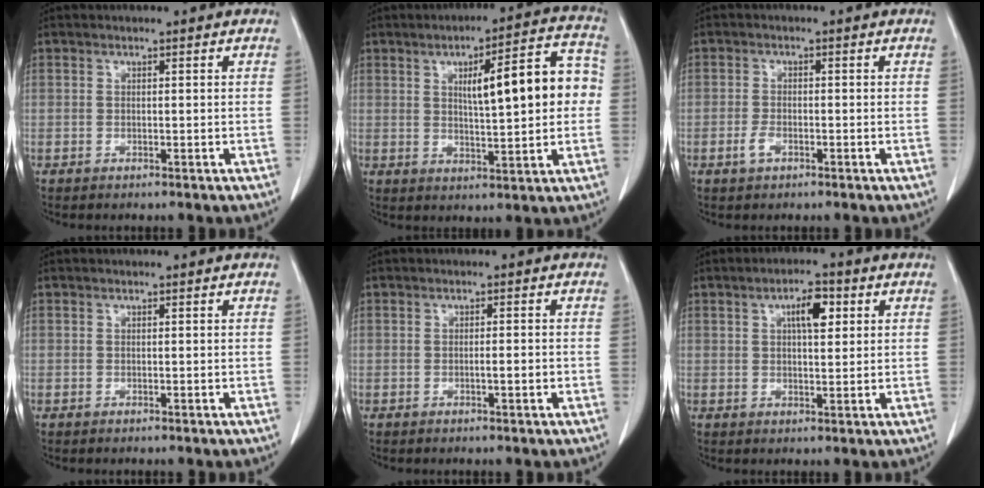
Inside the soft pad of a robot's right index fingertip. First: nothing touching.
{"total": 13.0, "force": [1.8, 2.9, 12.6], "torque": [-0.171, 0.034, 0.028]}
{"total": 2.1, "force": [-1.1, 1.0, 1.5], "torque": [-0.034, 0.001, -0.020]}
{"total": 0.0}
{"total": 1.4, "force": [-0.3, 0.1, 1.3], "torque": [-0.020, 0.002, -0.004]}
{"total": 5.0, "force": [1.9, 1.6, 4.3], "torque": [-0.074, 0.007, 0.030]}